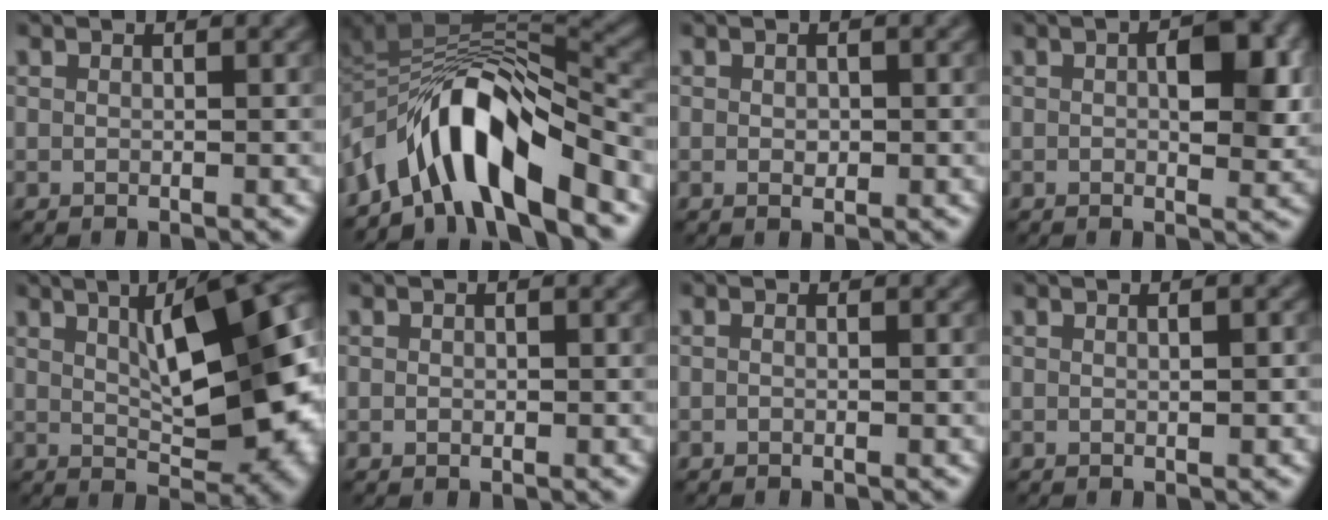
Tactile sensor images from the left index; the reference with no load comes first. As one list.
[{"total": 9.6, "force": [-5.4, 3.3, 7.2], "torque": [-0.101, 0.011, -0.100]}, {"total": 0.8, "force": [0.1, 0.4, 0.7], "torque": [-0.011, -0.003, 0.002]}, {"total": 4.7, "force": [0.6, 2.0, 4.2], "torque": [-0.060, 0.001, 0.009]}, {"total": 10.7, "force": [2.5, 3.5, 9.8], "torque": [-0.121, 0.009, 0.041]}, {"total": 0.0}, {"total": 0.0}, {"total": 1.0, "force": [0.2, -0.1, 0.9], "torque": [-0.016, 0.000, 0.003]}]